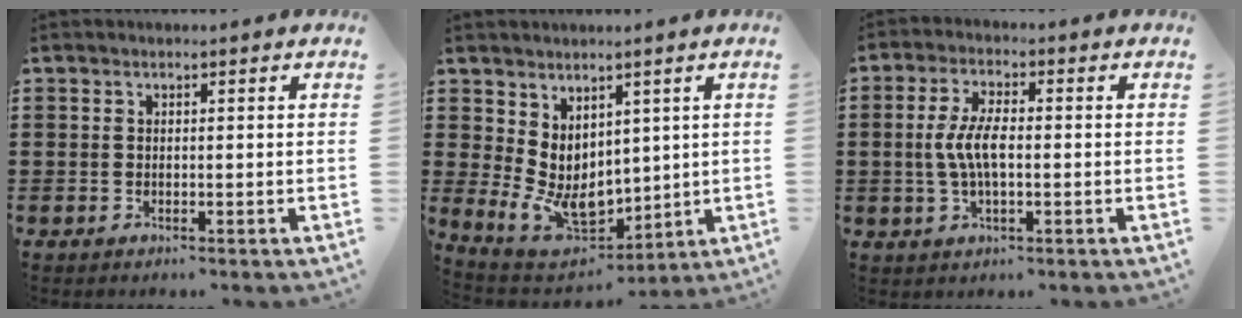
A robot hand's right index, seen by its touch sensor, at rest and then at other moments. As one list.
[{"total": 8.1, "force": [1.7, 6.3, 4.8], "torque": [-0.113, -0.010, 0.040]}, {"total": 5.5, "force": [-0.3, 2.1, 5.1], "torque": [-0.113, -0.002, -0.012]}]